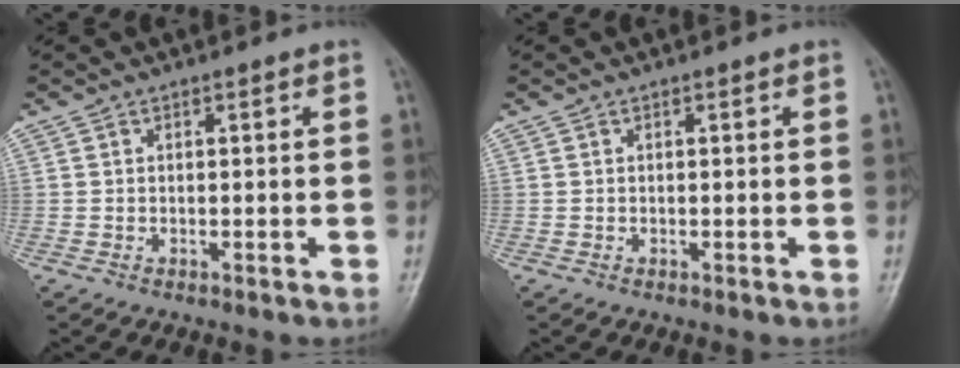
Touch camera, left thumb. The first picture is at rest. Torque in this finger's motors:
{"motor_torque": [-0.01, 0.10, -0.01, -0.06, 0.02]}